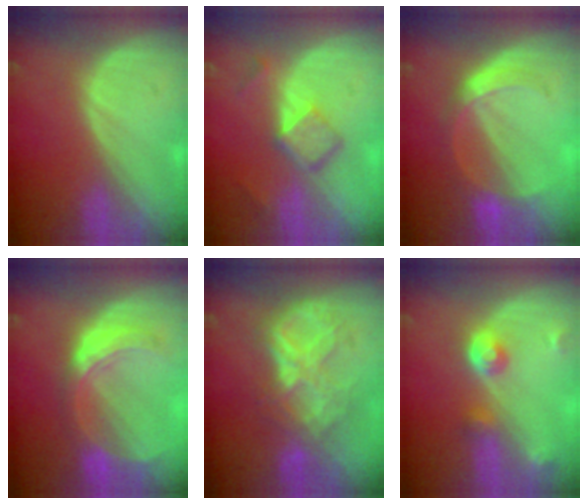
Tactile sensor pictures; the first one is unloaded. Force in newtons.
{"total": 4.8, "press": 4.6, "slide": 1.6}
{"total": 5.6, "press": 5.3, "slide": 1.9}
{"total": 7.9, "press": 7.0, "slide": 3.7}
{"total": 8.6, "press": 7.6, "slide": 4.1}
{"total": 4.6, "press": 4.2, "slide": 1.9}